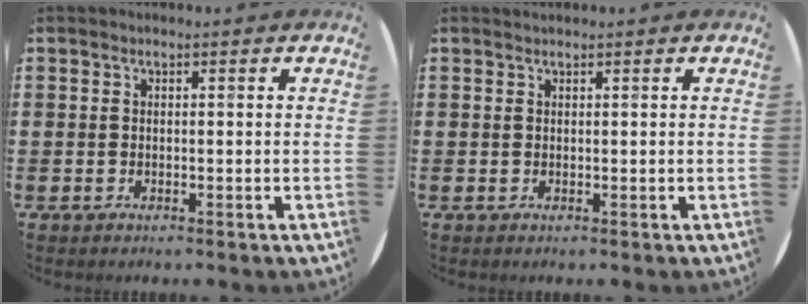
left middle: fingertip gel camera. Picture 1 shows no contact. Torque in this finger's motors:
{"motor_torque": [0.12, -0.07, -0.03, -0.01]}